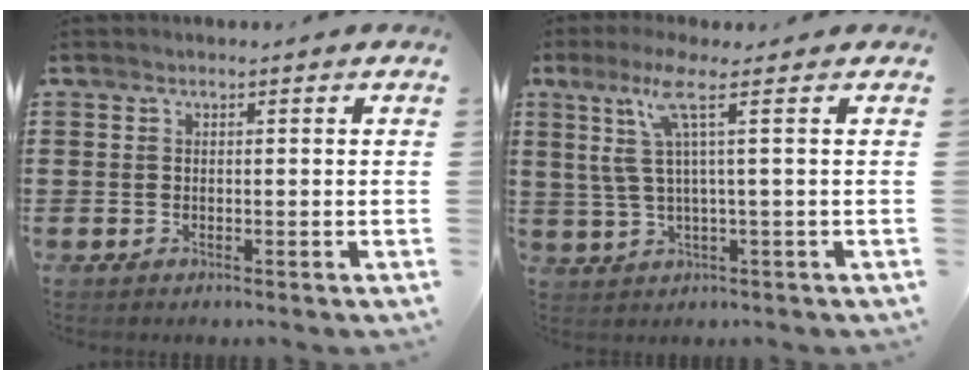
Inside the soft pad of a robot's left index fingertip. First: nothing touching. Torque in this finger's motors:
{"motor_torque": [0.31, -0.24, 0.44, 0.21]}